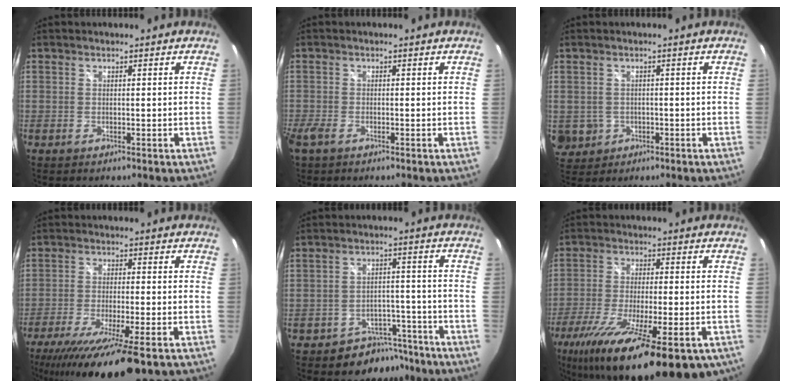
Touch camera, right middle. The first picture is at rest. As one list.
[{"total": 2.9, "force": [-1.9, 1.4, 1.8], "torque": [-0.043, -0.009, -0.038]}, {"total": 6.3, "force": [-1.0, 5.9, 2.1], "torque": [-0.061, 0.000, 0.002]}, {"total": 16.0, "force": [-11.0, 1.4, 11.5], "torque": [-0.217, -0.061, -0.180]}, {"total": 7.9, "force": [-6.5, 4.4, 0.8], "torque": [-0.015, 0.026, -0.079]}, {"total": 24.9, "force": [-15.3, 6.8, 18.4], "torque": [-0.330, -0.077, -0.236]}]